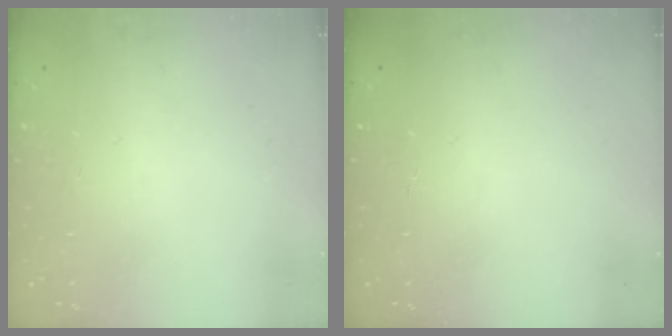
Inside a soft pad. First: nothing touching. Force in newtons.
{"total": 2.5, "press": 2.5, "slide": 0.3}